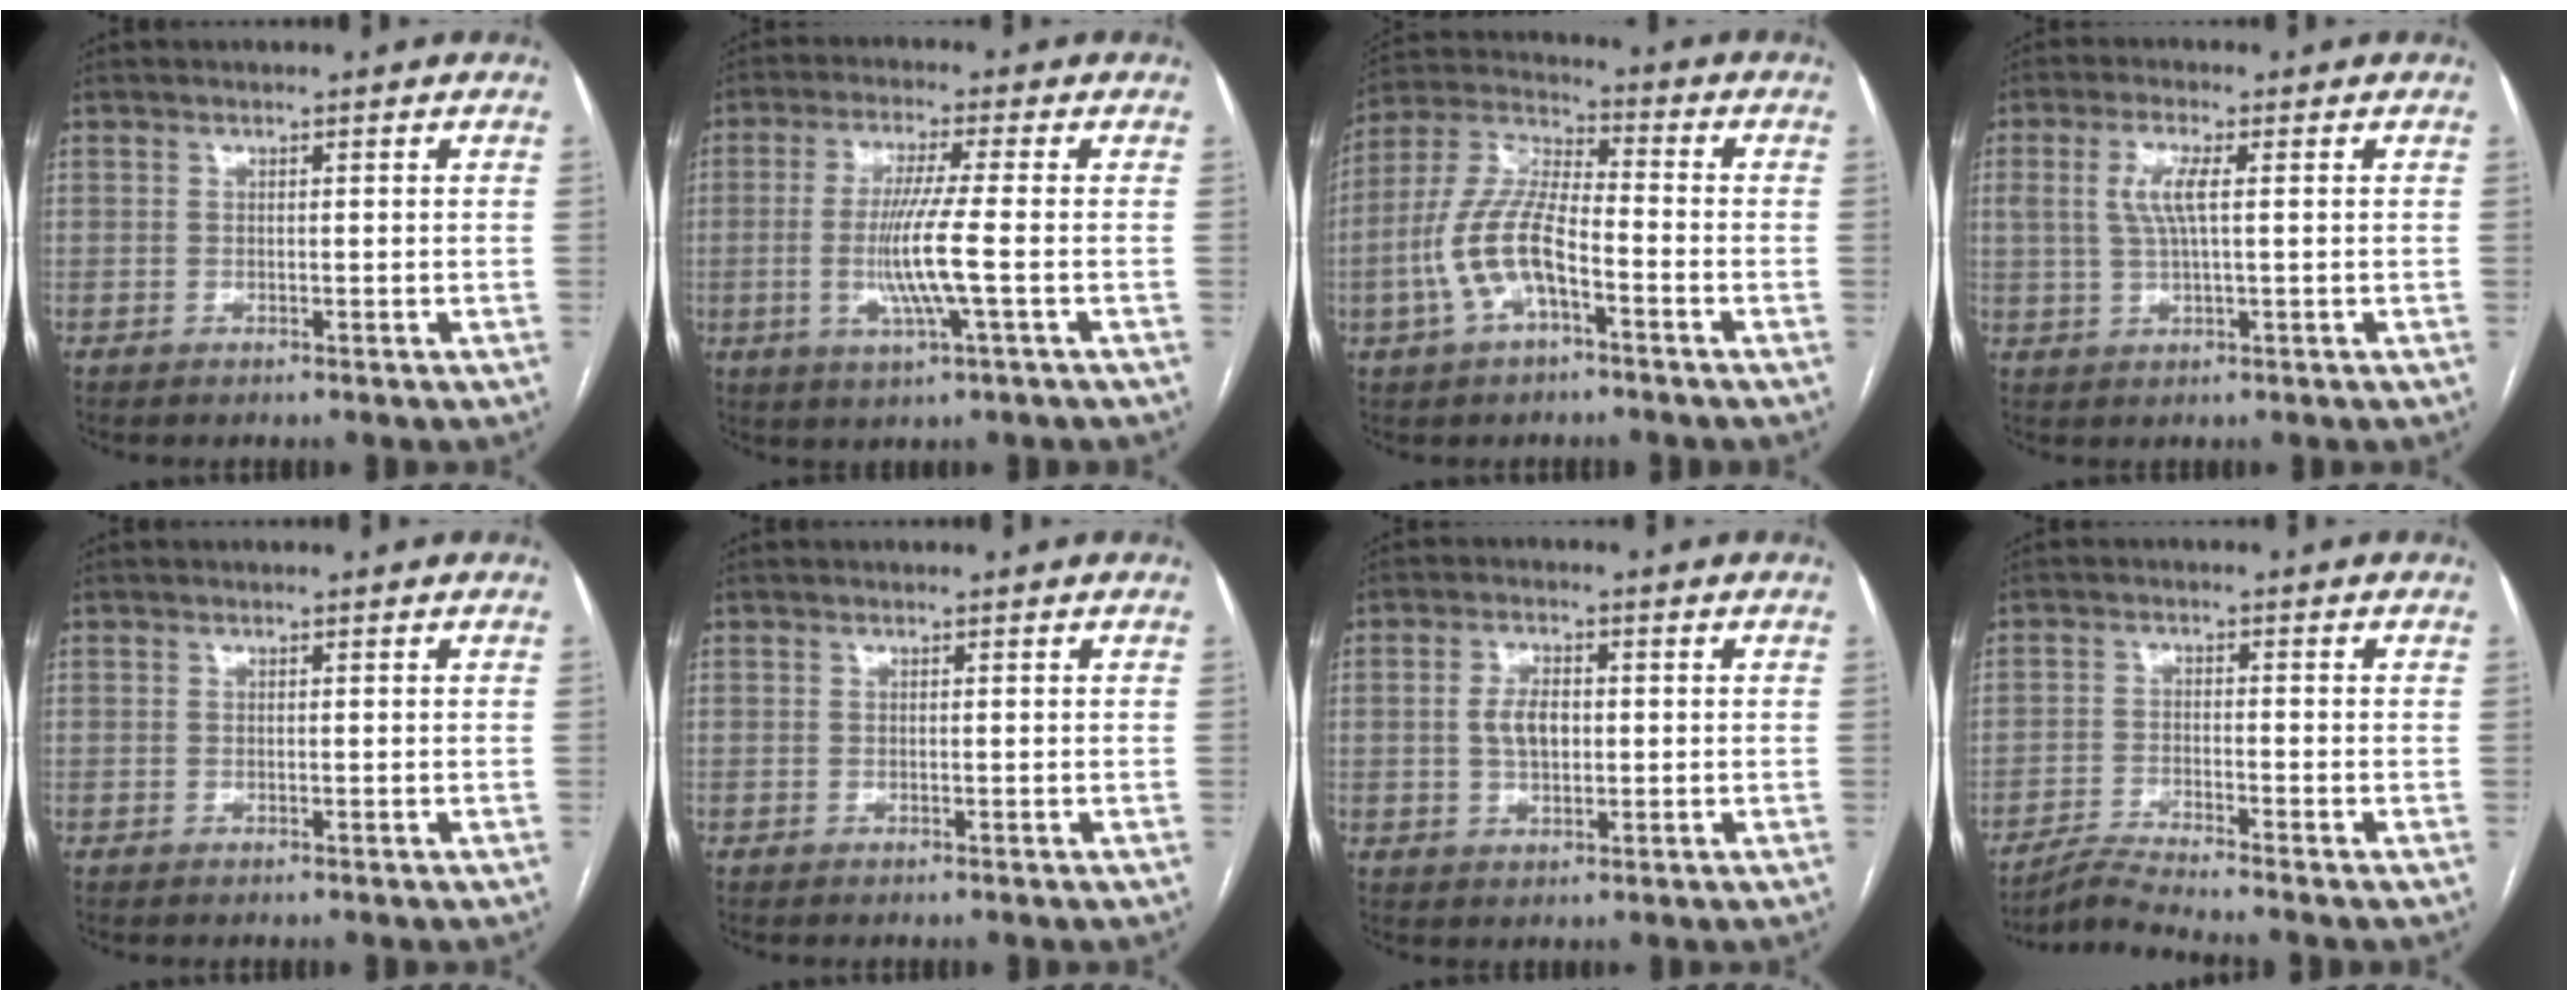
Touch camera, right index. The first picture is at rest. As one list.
[{"total": 8.2, "force": [-1.5, -0.7, 8.1], "torque": [-0.163, -0.011, -0.029]}, {"total": 11.5, "force": [-3.9, 3.9, 10.1], "torque": [-0.226, 0.015, -0.074]}, {"total": 4.8, "force": [1.0, 0.9, 4.6], "torque": [-0.103, 0.005, 0.022]}, {"total": 0.0}, {"total": 0.0}, {"total": 4.6, "force": [0.1, 2.5, 3.8], "torque": [-0.076, 0.008, 0.005]}, {"total": 5.1, "force": [-4.6, -2.1, 0.8], "torque": [-0.023, -0.020, -0.089]}]